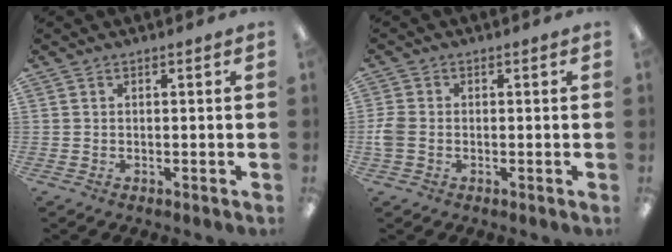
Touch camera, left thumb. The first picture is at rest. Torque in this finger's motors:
{"motor_torque": [-0.09, 0.11, 0.15, -0.22, 0.01]}